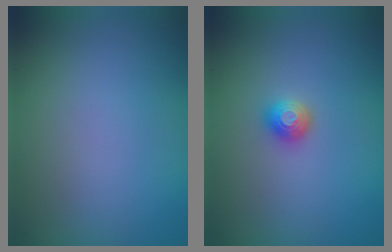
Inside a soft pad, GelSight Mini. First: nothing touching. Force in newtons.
{"total": 1.4, "press": 1.2, "slide": 0.6}